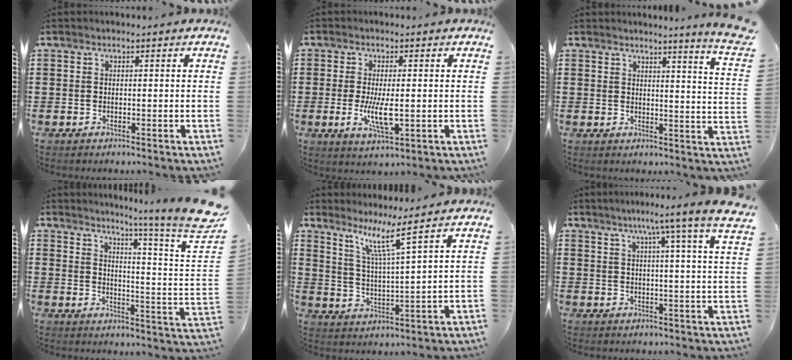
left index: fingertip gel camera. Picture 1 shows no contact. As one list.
[{"total": 6.1, "force": [-0.8, 1.8, 5.8], "torque": [-0.120, -0.009, -0.019]}, {"total": 4.2, "force": [3.6, -1.4, 1.7], "torque": [-0.038, -0.033, 0.056]}, {"total": 7.3, "force": [5.8, -1.7, 4.2], "torque": [-0.086, -0.053, 0.088]}, {"total": 6.7, "force": [5.0, -0.5, 4.4], "torque": [-0.095, -0.026, 0.082]}, {"total": 7.3, "force": [4.9, -1.2, 5.3], "torque": [-0.103, -0.028, 0.073]}]